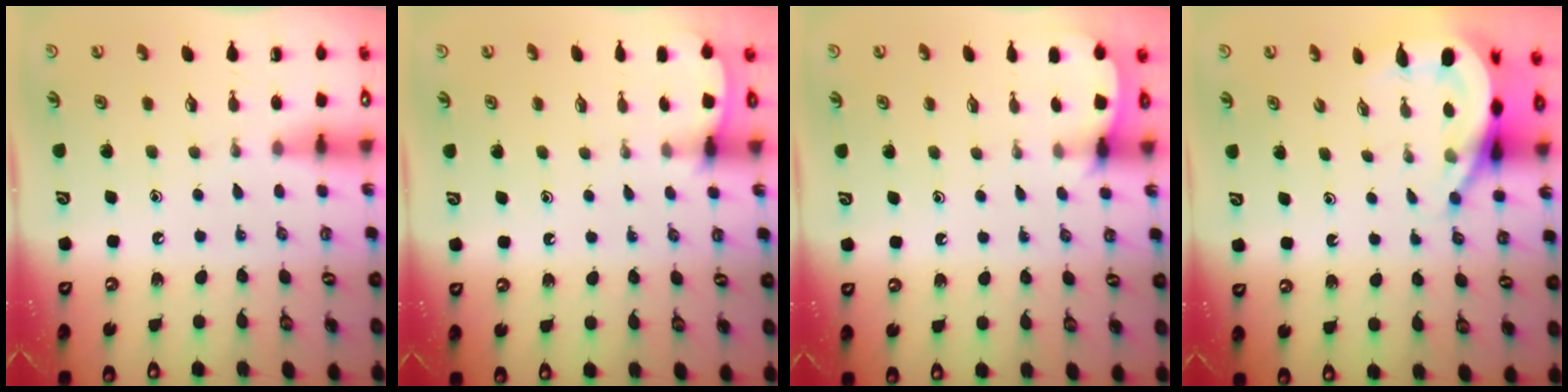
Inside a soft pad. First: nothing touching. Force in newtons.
{"total": 2.6, "press": 2.6, "slide": 0.3}
{"total": 3.6, "press": 3.6, "slide": 0.3}
{"total": 7.7, "press": 7.7, "slide": 0.7}